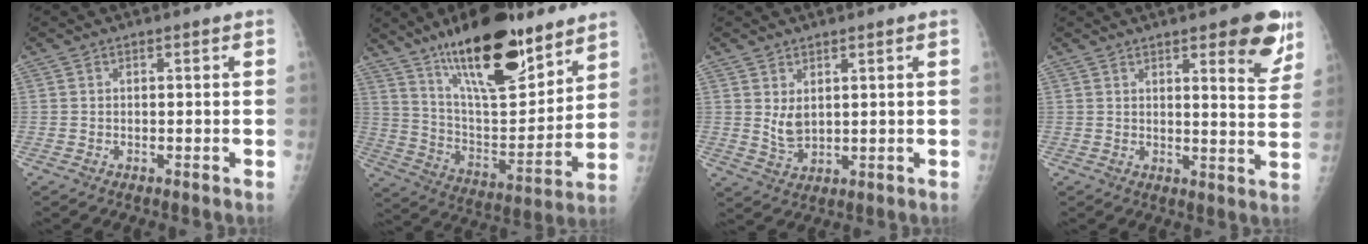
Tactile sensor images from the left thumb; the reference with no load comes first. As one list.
[{"total": 24.5, "force": [16.4, 8.4, 16.2], "torque": [-0.225, -0.076, 0.278]}, {"total": 4.0, "force": [1.6, 2.4, 2.8], "torque": [-0.044, -0.020, 0.040]}, {"total": 11.2, "force": [6.5, 3.1, 8.6], "torque": [-0.072, -0.033, 0.077]}]